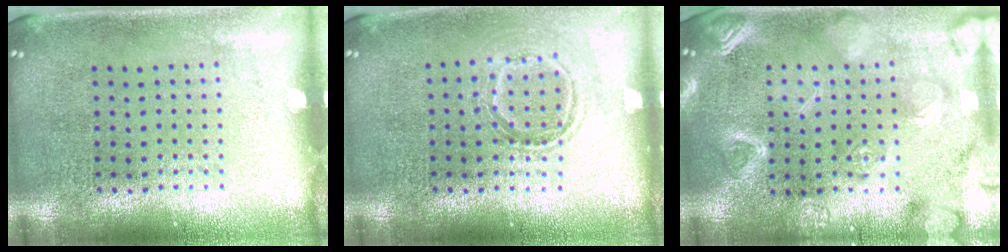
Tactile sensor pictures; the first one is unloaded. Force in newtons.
{"total": 1.2, "press": 1.0, "slide": 0.6}
{"total": 3.1, "press": 3.1, "slide": 0.6}